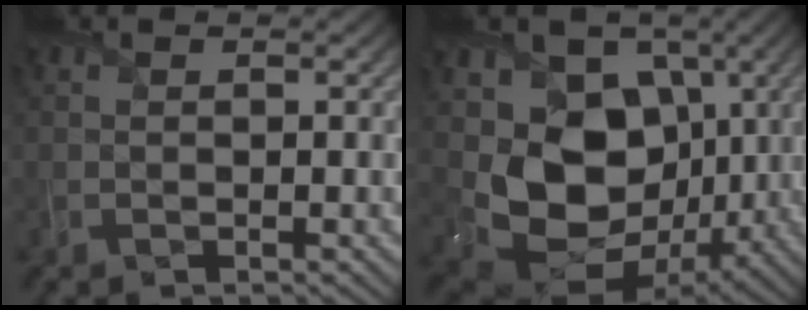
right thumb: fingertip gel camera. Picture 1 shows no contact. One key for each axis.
{"total": 13.1, "fx": -0.2, "fy": 10.2, "fz": 8.2, "tx": -0.168, "ty": -0.033, "tz": -0.001}